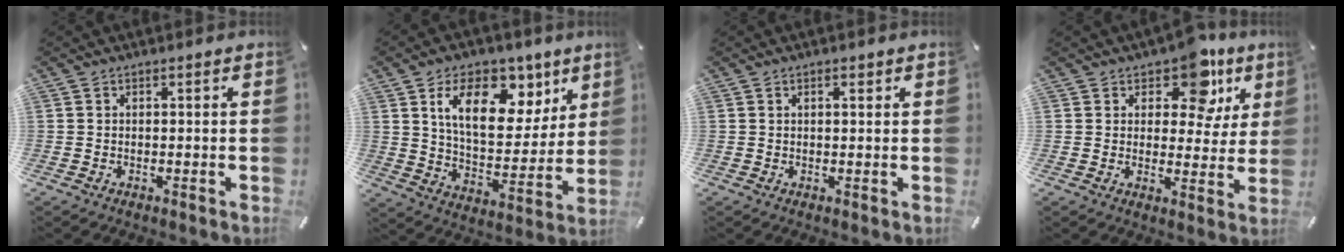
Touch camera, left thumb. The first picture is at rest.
{"total": 17.5, "force": [9.4, 9.9, 11.0], "torque": [-0.170, -0.038, 0.160]}
{"total": 1.3, "force": [0.6, 0.5, 1.1], "torque": [-0.022, 0.003, 0.009]}
{"total": 12.1, "force": [7.4, 6.5, 7.0], "torque": [-0.090, -0.042, 0.126]}